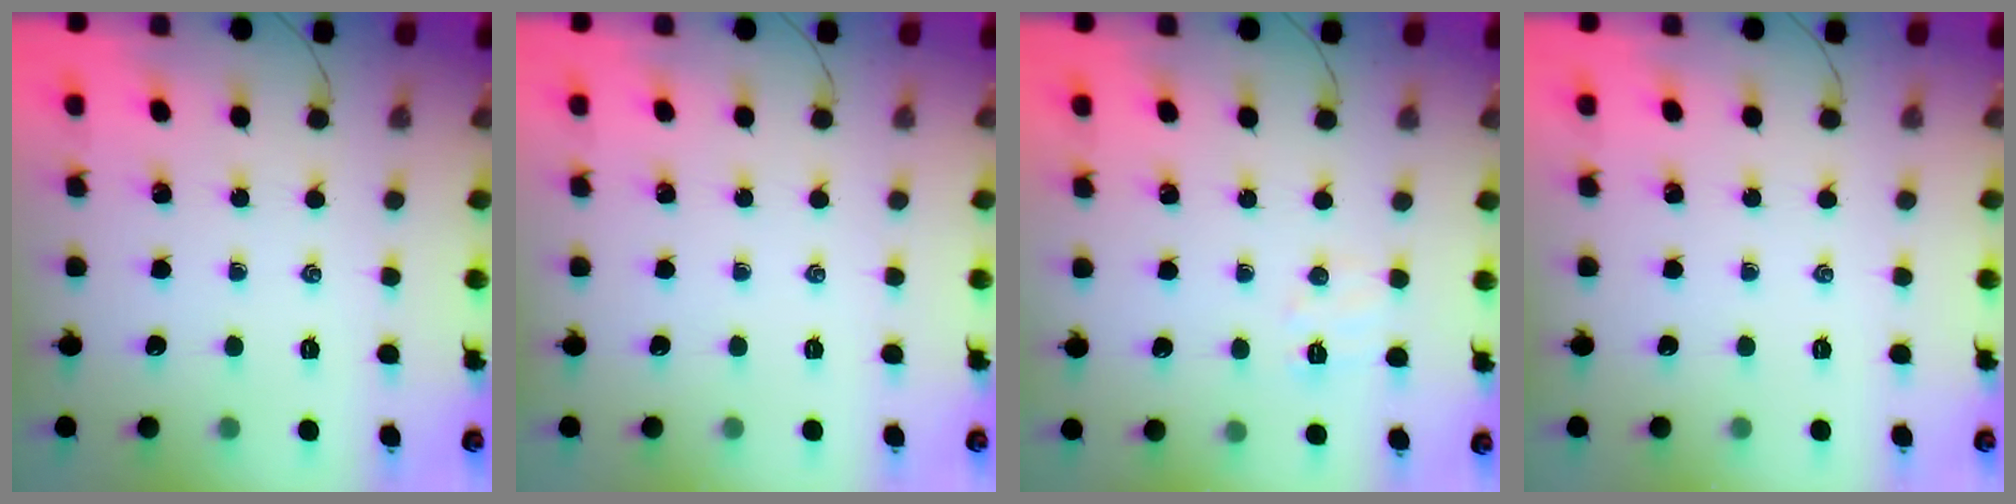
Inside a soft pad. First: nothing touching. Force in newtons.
{"total": 0.0}
{"total": 5.5, "press": 5.3, "slide": 1.3}
{"total": 0.0}